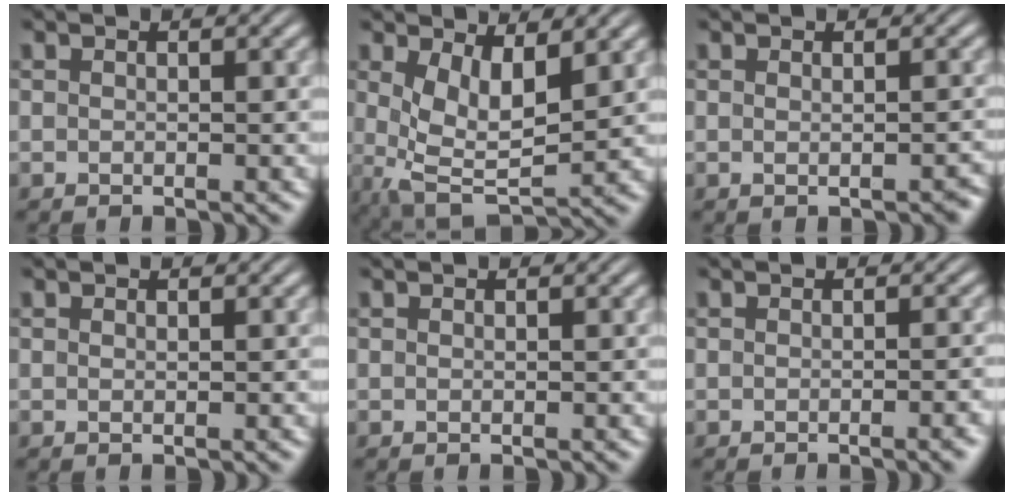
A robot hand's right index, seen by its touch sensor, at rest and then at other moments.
{"total": 8.2, "force": [-1.1, 5.0, 6.3], "torque": [-0.130, -0.051, 0.006]}
{"total": 1.0, "force": [-0.7, -0.1, 0.7], "torque": [-0.007, 0.000, -0.012]}
{"total": 0.0}
{"total": 0.0}
{"total": 1.1, "force": [-0.8, -0.2, 0.7], "torque": [-0.010, 0.006, -0.015]}